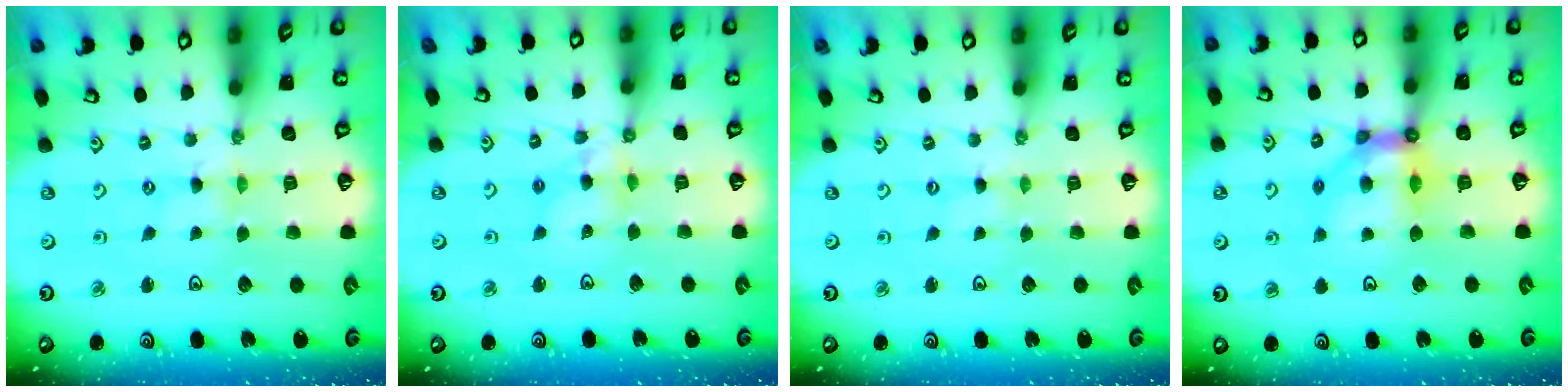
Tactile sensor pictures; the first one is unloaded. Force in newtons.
{"total": 7.4, "press": 7.4, "slide": 0.6}
{"total": 0.0}
{"total": 10.2, "press": 10.1, "slide": 1.3}